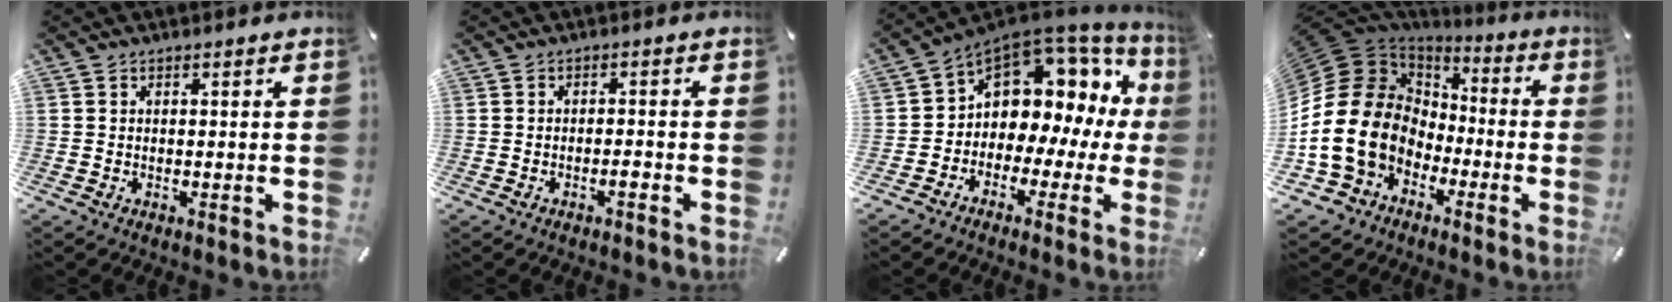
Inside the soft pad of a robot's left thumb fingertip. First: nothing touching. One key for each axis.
{"total": 2.1, "fx": -1.4, "fy": 0.5, "fz": 1.4, "tx": -0.025, "ty": 0.004, "tz": -0.025}
{"total": 8.3, "fx": 3.0, "fy": 7.0, "fz": 3.4, "tx": -0.059, "ty": -0.040, "tz": 0.053}
{"total": 19.8, "fx": -3.6, "fy": 16.2, "fz": 10.7, "tx": -0.245, "ty": 0.012, "tz": -0.055}